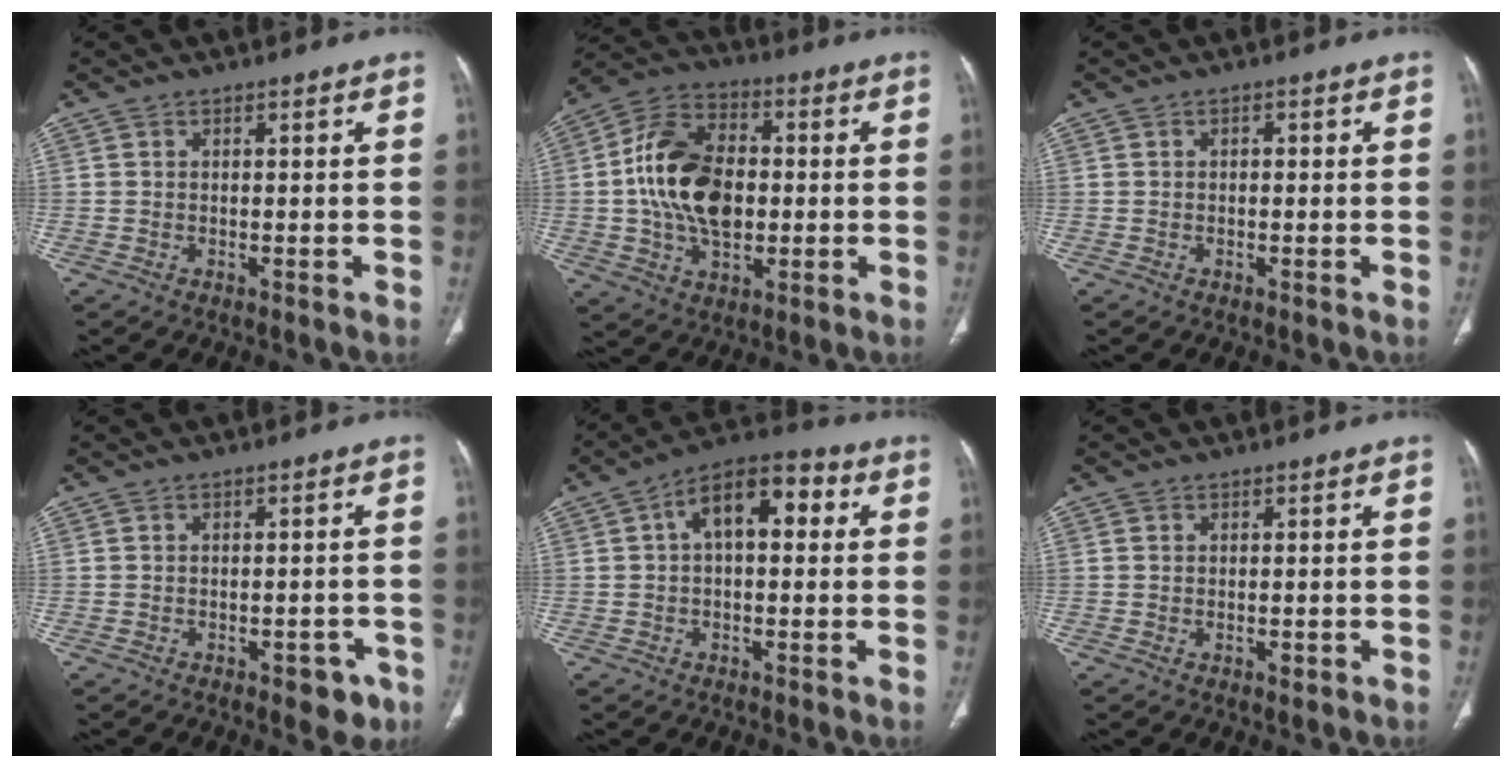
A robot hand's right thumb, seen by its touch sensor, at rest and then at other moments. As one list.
[{"total": 17.2, "force": [-0.2, 11.1, 13.2], "torque": [-0.223, 0.021, -0.004]}, {"total": 0.9, "force": [0.1, 0.5, 0.7], "torque": [-0.012, 0.004, 0.000]}, {"total": 4.3, "force": [-2.3, 2.3, 2.8], "torque": [-0.013, 0.013, -0.024]}, {"total": 11.4, "force": [2.5, 6.0, 9.4], "torque": [-0.133, 0.036, 0.030]}, {"total": 0.9, "force": [0.0, 0.6, 0.7], "torque": [-0.008, -0.003, 0.001]}]